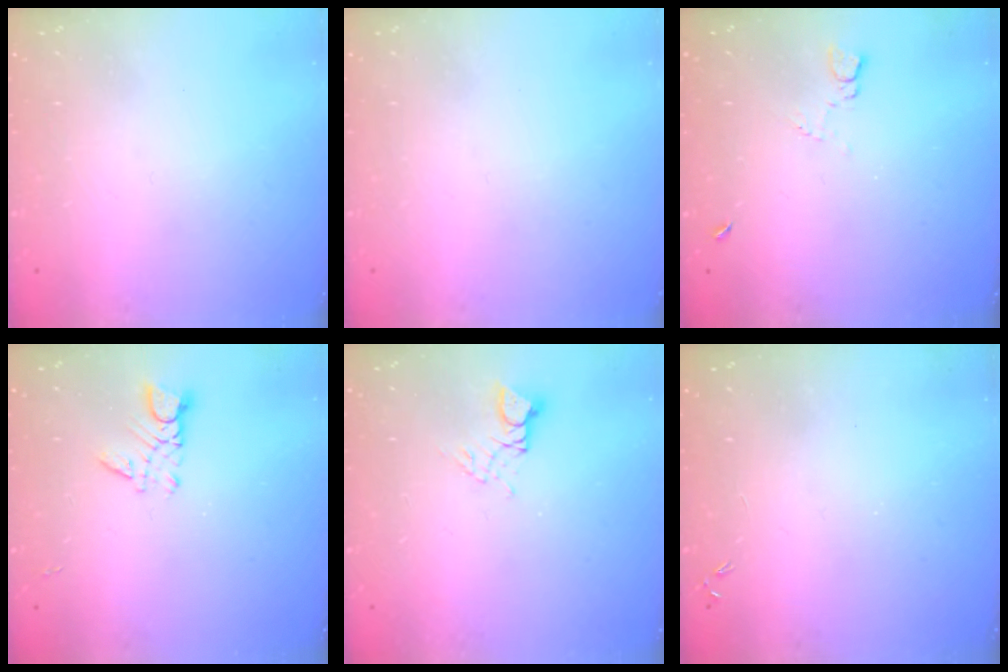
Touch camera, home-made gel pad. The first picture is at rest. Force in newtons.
{"total": 0.0}
{"total": 3.6, "press": 3.6, "slide": 0.5}
{"total": 3.3, "press": 3.3, "slide": 0.3}
{"total": 3.7, "press": 3.6, "slide": 0.5}
{"total": 0.0}